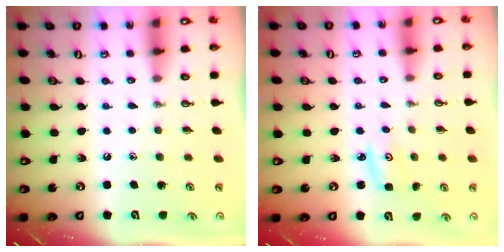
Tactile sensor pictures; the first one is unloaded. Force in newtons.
{"total": 2.9, "press": 2.9, "slide": 0.2}